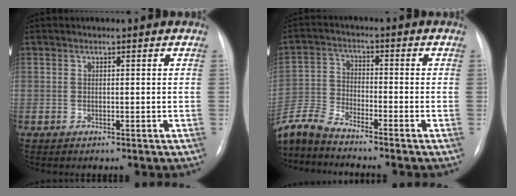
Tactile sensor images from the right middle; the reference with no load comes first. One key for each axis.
{"total": 8.2, "fx": -7.9, "fy": 0.1, "fz": 2.3, "tx": -0.056, "ty": -0.014, "tz": -0.161}